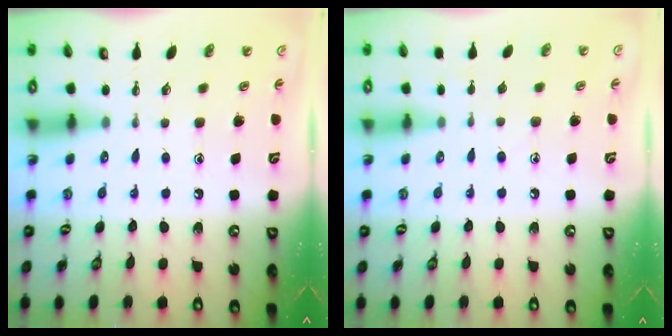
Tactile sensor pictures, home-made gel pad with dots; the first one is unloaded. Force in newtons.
{"total": 5.6, "press": 5.6, "slide": 0.6}